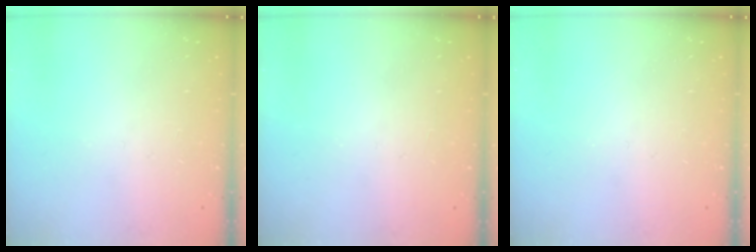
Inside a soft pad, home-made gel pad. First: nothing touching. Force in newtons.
{"total": 0.0}
{"total": 0.0}